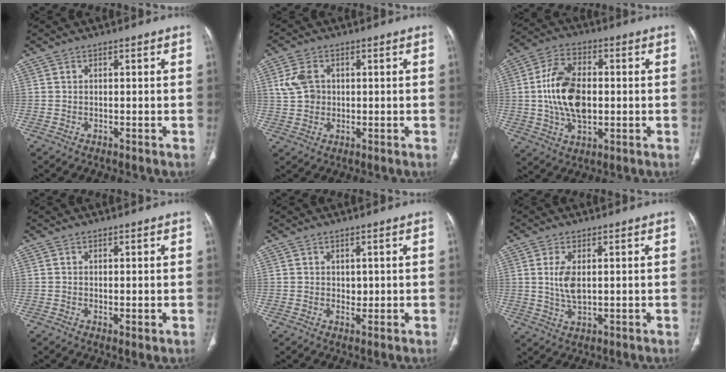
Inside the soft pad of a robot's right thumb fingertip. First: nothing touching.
{"total": 5.3, "force": [1.1, 4.0, 3.3], "torque": [-0.061, 0.004, 0.023]}
{"total": 13.7, "force": [0.1, 8.0, 11.1], "torque": [-0.202, 0.009, 0.004]}
{"total": 1.1, "force": [-0.1, 0.4, 1.1], "torque": [-0.023, -0.007, 0.000]}
{"total": 1.4, "force": [0.5, 1.0, 0.8], "torque": [-0.005, -0.004, 0.011]}
{"total": 5.2, "force": [1.0, 2.4, 4.5], "torque": [-0.098, -0.010, 0.024]}